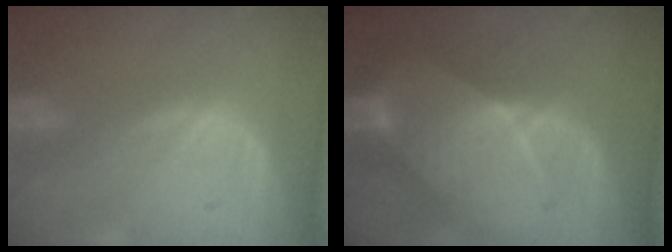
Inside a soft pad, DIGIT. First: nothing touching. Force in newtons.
{"total": 7.1, "press": 6.9, "slide": 1.4}